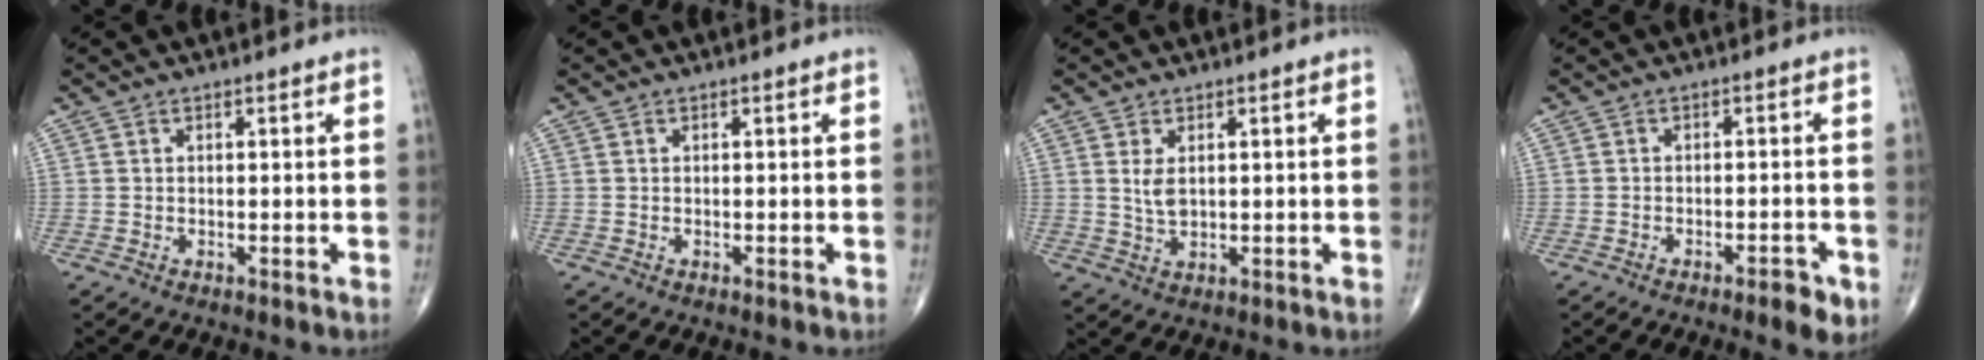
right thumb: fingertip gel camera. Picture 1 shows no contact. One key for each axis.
{"total": 0.0}
{"total": 3.4, "fx": 0.9, "fy": 1.8, "fz": 2.7, "tx": -0.048, "ty": -0.009, "tz": 0.024}
{"total": 4.1, "fx": -2.3, "fy": 1.2, "fz": 3.1, "tx": -0.035, "ty": 0.009, "tz": -0.031}